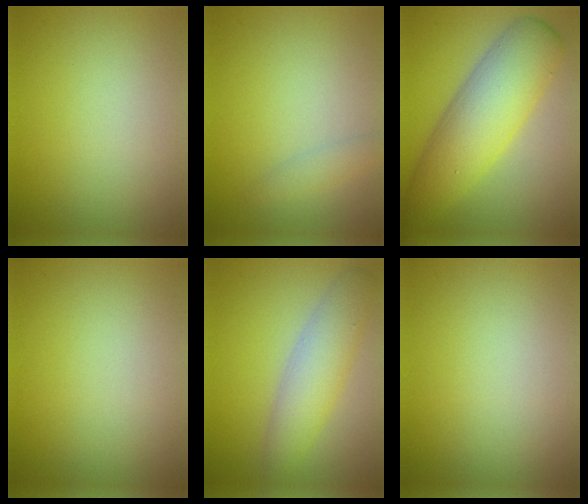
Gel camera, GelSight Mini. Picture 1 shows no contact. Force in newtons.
{"total": 1.3, "press": 1.3, "slide": 0.0}
{"total": 8.0, "press": 8.0, "slide": 0.1}
{"total": 0.0}
{"total": 4.5, "press": 4.5, "slide": 0.1}
{"total": 0.0}